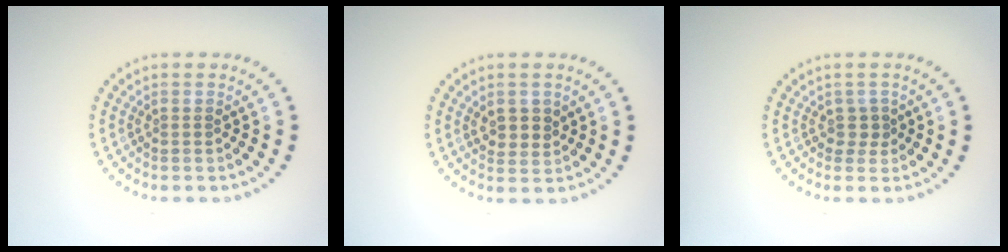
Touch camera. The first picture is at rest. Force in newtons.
{"total": 2.0, "press": 1.9, "slide": 0.7}
{"total": 1.1, "press": 0.7, "slide": 0.8}